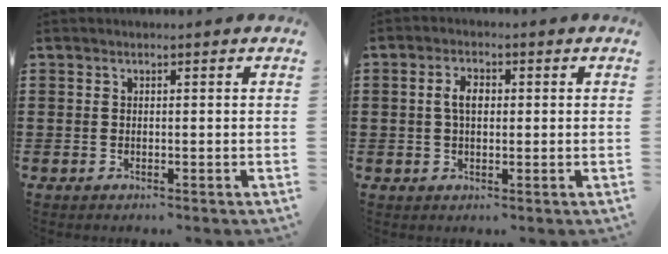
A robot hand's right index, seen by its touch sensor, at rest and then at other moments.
{"total": 3.5, "force": [0.4, 1.8, 3.0], "torque": [-0.060, 0.008, 0.005]}